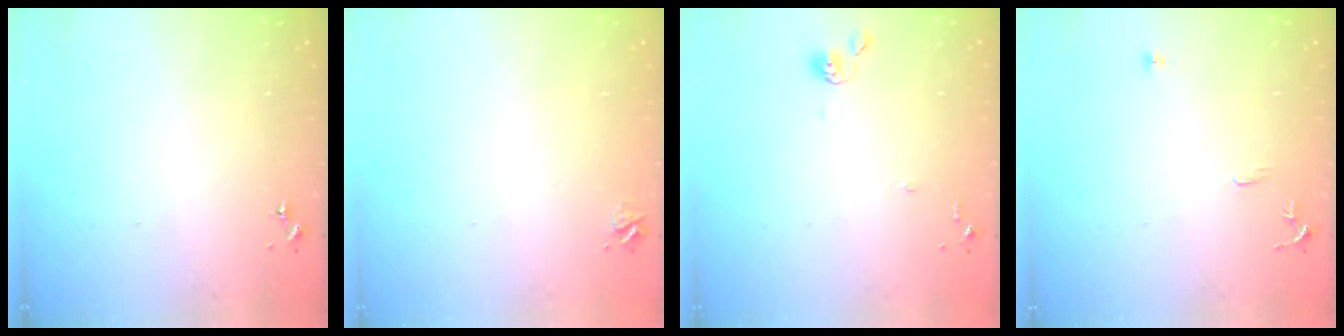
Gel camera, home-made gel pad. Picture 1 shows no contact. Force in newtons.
{"total": 3.7, "press": 3.6, "slide": 0.5}
{"total": 6.6, "press": 6.6, "slide": 0.6}
{"total": 7.1, "press": 7.1, "slide": 0.7}